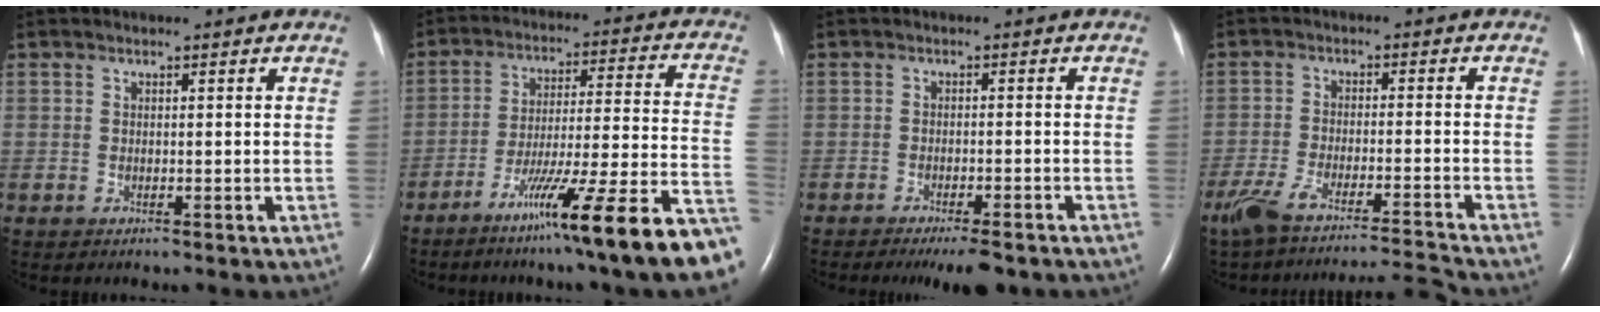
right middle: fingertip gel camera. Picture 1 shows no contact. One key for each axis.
{"total": 21.4, "fx": -15.1, "fy": -1.2, "fz": 15.1, "tx": -0.167, "ty": -0.012, "tz": -0.233}
{"total": 6.4, "fx": -5.2, "fy": 1.0, "fz": 3.6, "tx": -0.038, "ty": -0.009, "tz": -0.074}
{"total": 11.5, "fx": -10.6, "fy": -1.7, "fz": 4.2, "tx": -0.068, "ty": 0.000, "tz": -0.177}